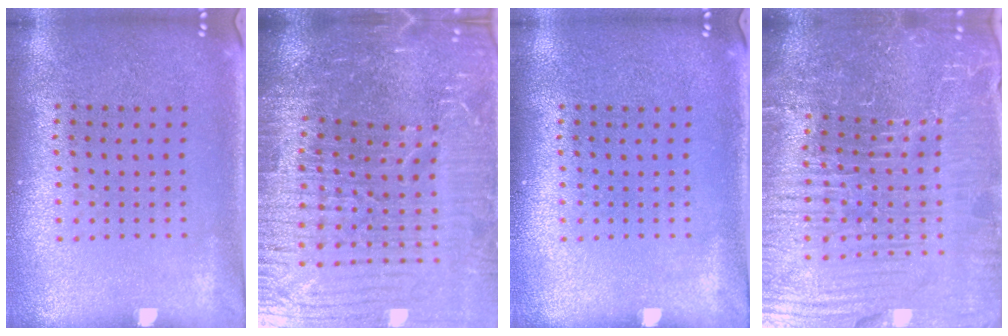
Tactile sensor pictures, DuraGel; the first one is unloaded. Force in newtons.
{"total": 6.9, "press": 6.0, "slide": 3.4}
{"total": 0.0}
{"total": 6.7, "press": 6.0, "slide": 3.0}